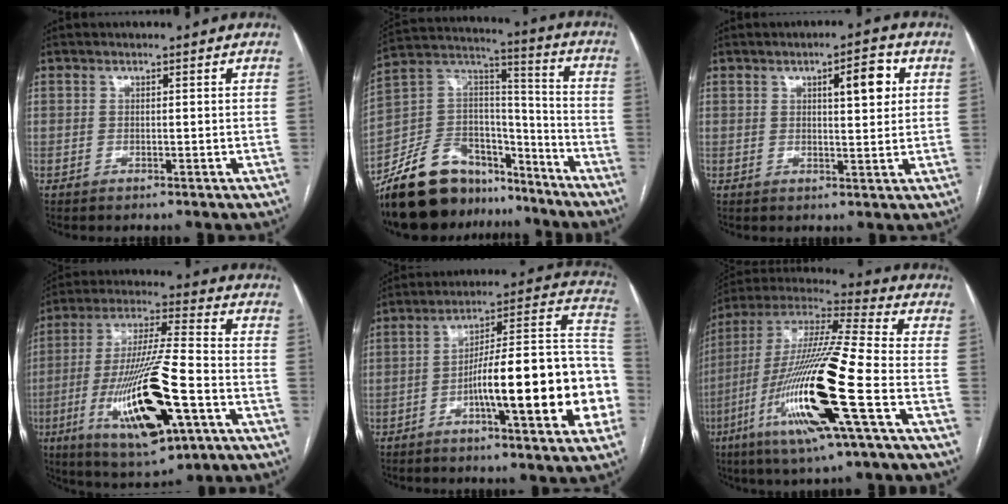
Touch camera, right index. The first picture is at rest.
{"total": 19.0, "force": [-15.2, 9.3, 6.6], "torque": [-0.130, 0.062, -0.259]}
{"total": 5.7, "force": [1.9, 1.4, 5.2], "torque": [-0.076, 0.006, 0.027]}
{"total": 19.8, "force": [-6.5, 3.5, 18.4], "torque": [-0.375, -0.024, -0.105]}
{"total": 22.6, "force": [-5.4, 3.4, 21.6], "torque": [-0.242, 0.032, -0.073]}
{"total": 22.2, "force": [-7.1, 0.8, 21.0], "torque": [-0.438, -0.029, -0.140]}